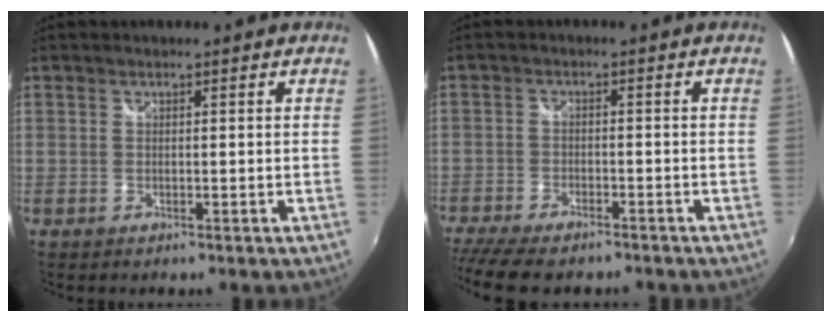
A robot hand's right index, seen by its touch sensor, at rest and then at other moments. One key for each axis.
{"total": 11.9, "fx": -9.8, "fy": 3.8, "fz": 5.6, "tx": -0.142, "ty": -0.035, "tz": -0.166}